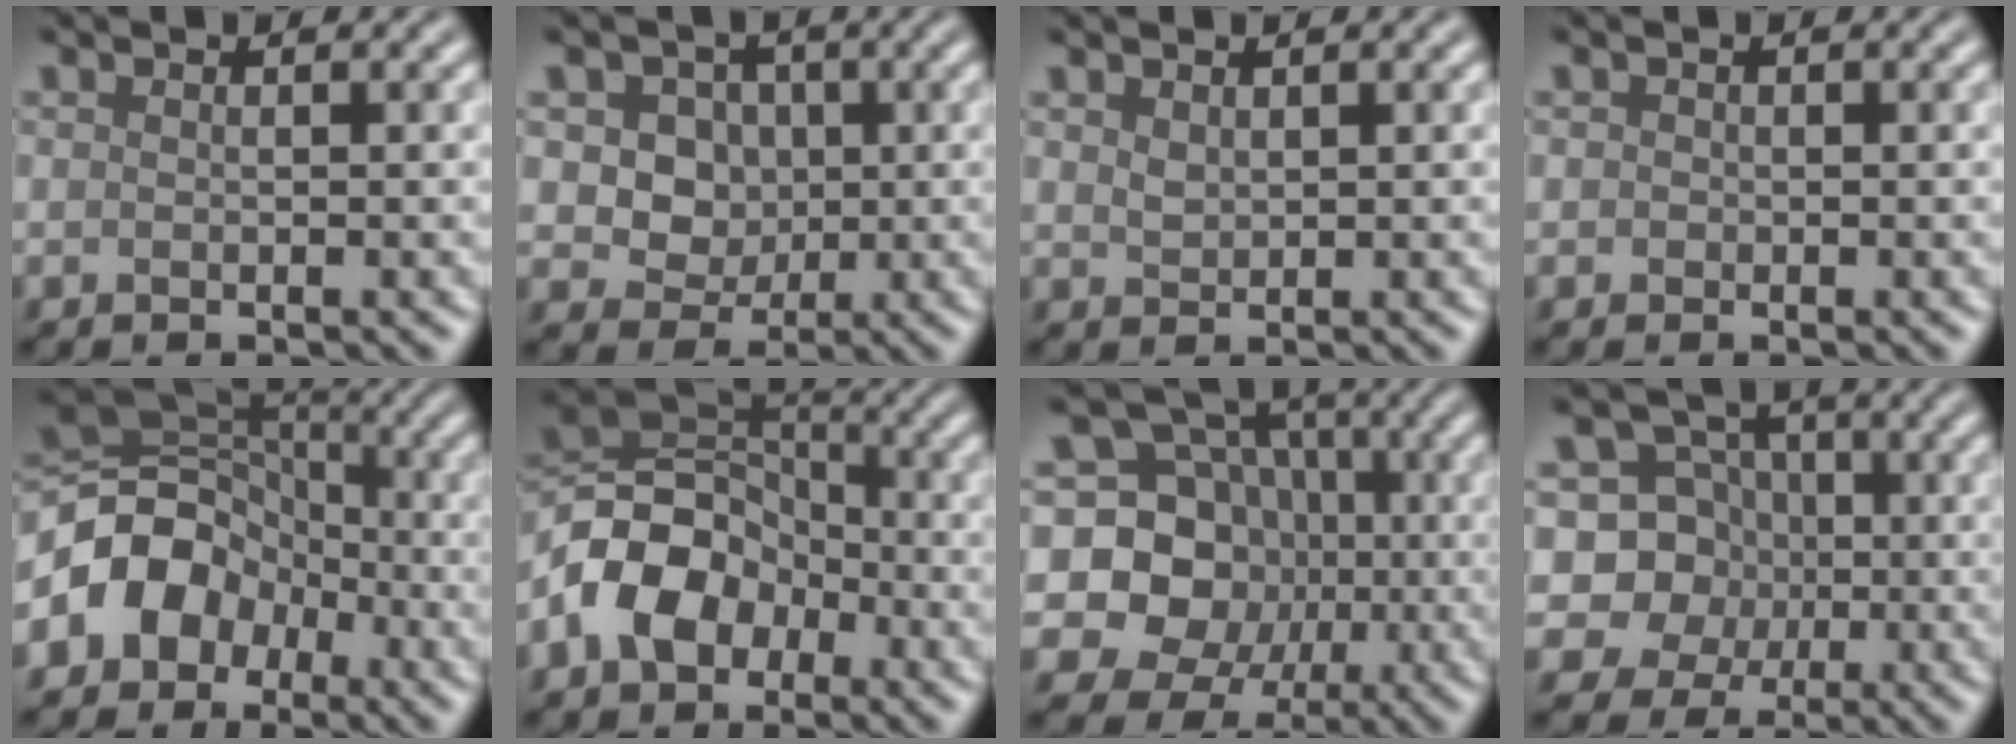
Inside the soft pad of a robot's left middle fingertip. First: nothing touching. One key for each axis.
{"total": 6.6, "fx": 2.1, "fy": 5.5, "fz": 2.9, "tx": -0.041, "ty": 0.022, "tz": 0.023}
{"total": 0.9, "fx": 0.6, "fy": 0.6, "fz": 0.4, "tx": -0.009, "ty": 0.002, "tz": 0.014}
{"total": 1.0, "fx": 0.4, "fy": 0.9, "fz": 0.2, "tx": 0.010, "ty": 0.004, "tz": -0.008}
{"total": 7.8, "fx": -2.6, "fy": 6.3, "fz": 3.8, "tx": -0.066, "ty": 0.012, "tz": -0.066}
{"total": 8.3, "fx": -3.2, "fy": 5.9, "fz": 4.8, "tx": -0.088, "ty": 0.007, "tz": -0.074}
{"total": 14.5, "fx": 1.0, "fy": 13.2, "fz": 5.8, "tx": -0.133, "ty": 0.055, "tz": -0.020}
{"total": 7.1, "fx": 0.8, "fy": 6.5, "fz": 2.7, "tx": -0.029, "ty": 0.027, "tz": -0.026}